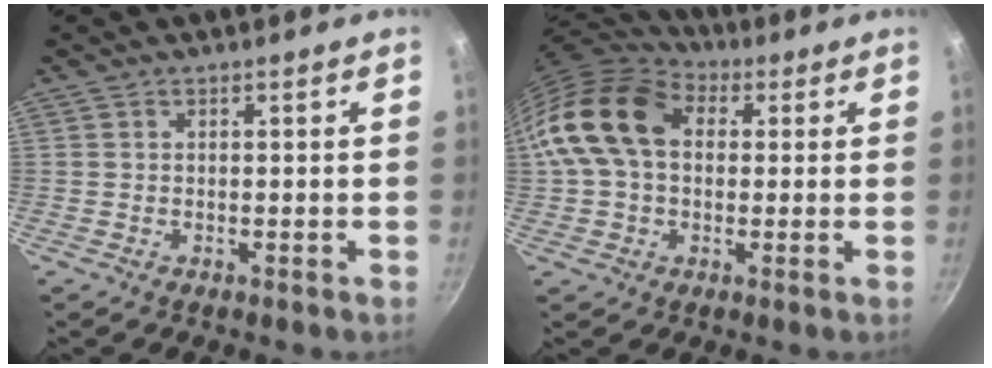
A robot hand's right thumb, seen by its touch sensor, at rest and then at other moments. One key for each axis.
{"total": 16.3, "fx": 2.5, "fy": 11.6, "fz": 11.2, "tx": -0.188, "ty": 0.029, "tz": 0.030}